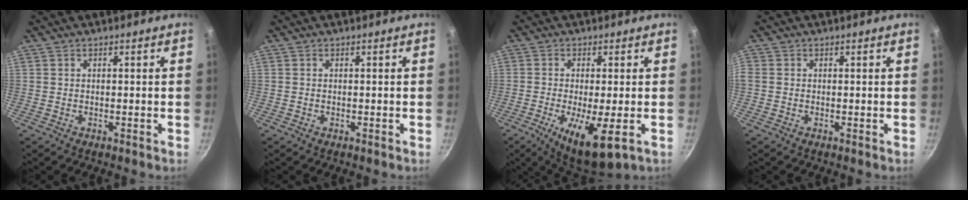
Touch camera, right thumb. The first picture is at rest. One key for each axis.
{"total": 0.0}
{"total": 10.6, "fx": -3.1, "fy": 2.6, "fz": 9.8, "tx": -0.173, "ty": -0.011, "tz": -0.044}
{"total": 1.2, "fx": -0.1, "fy": 0.9, "fz": 0.7, "tx": -0.018, "ty": 0.002, "tz": -0.005}